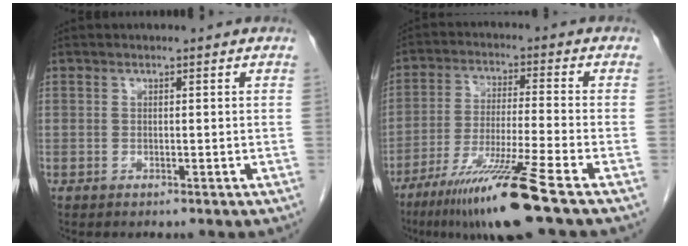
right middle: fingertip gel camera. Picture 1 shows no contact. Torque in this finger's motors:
{"motor_torque": [1.20, -0.94, 0.36, 0.20]}